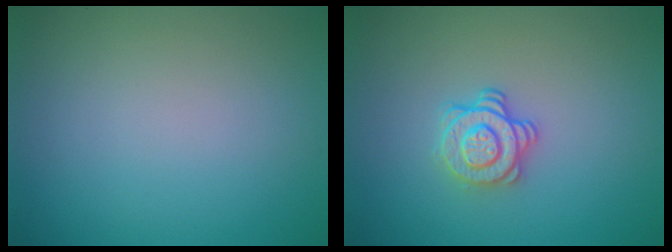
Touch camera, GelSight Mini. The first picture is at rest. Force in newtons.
{"total": 3.0, "press": 2.6, "slide": 1.4}